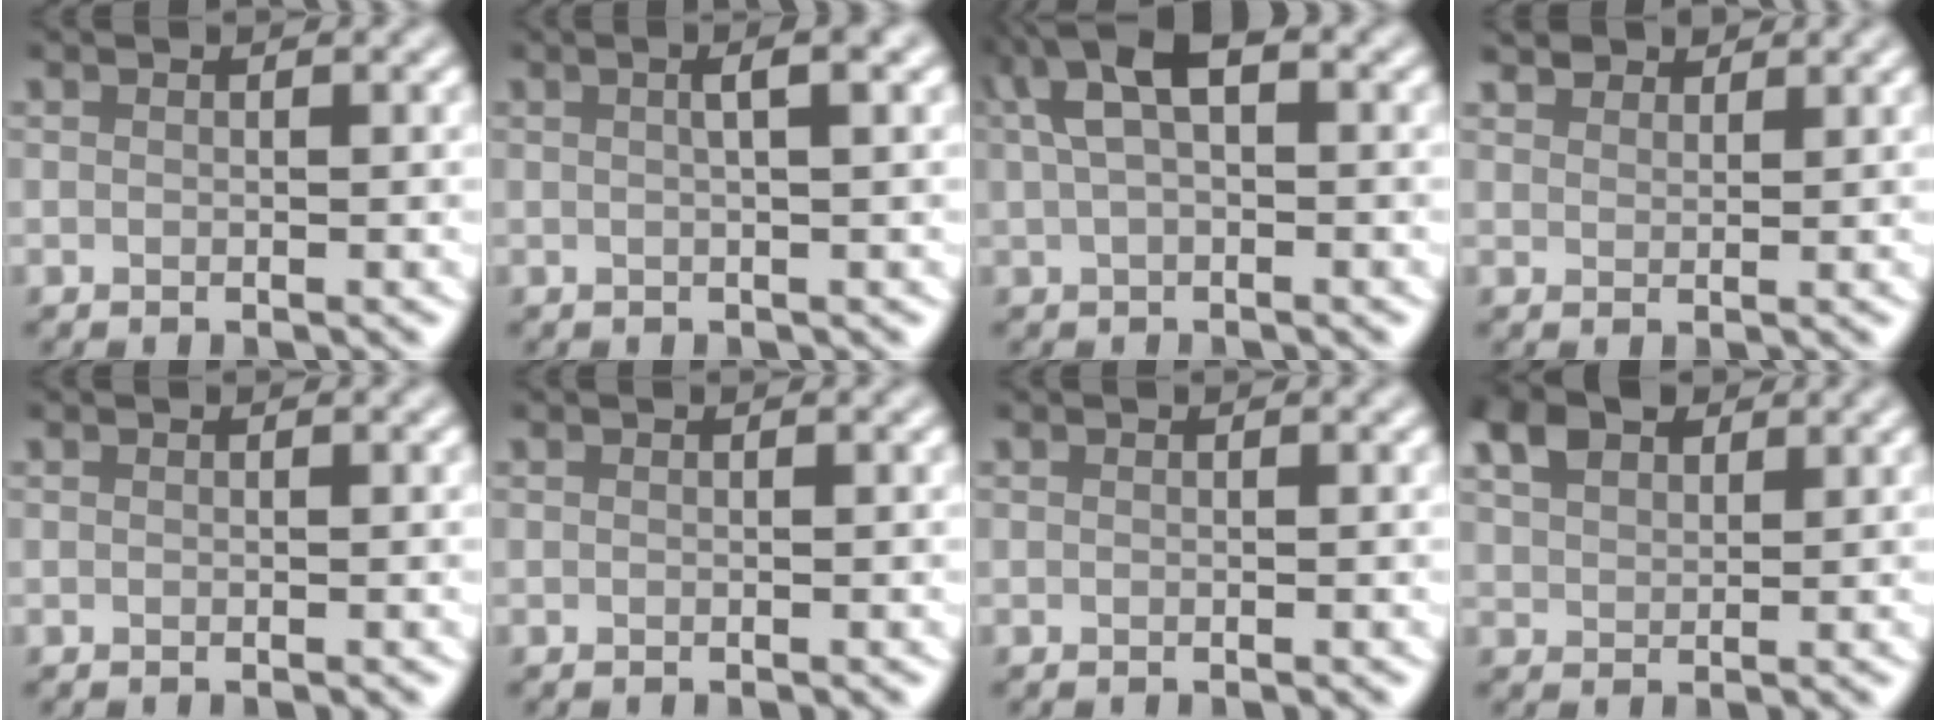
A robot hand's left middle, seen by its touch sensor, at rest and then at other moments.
{"total": 2.6, "force": [0.7, 0.6, 2.5], "torque": [-0.030, 0.013, 0.005]}
{"total": 6.3, "force": [2.2, 3.1, 5.0], "torque": [-0.099, 0.024, 0.036]}
{"total": 2.6, "force": [2.3, 1.0, 0.6], "torque": [-0.016, 0.001, 0.046]}
{"total": 0.0}
{"total": 0.0}
{"total": 0.0}
{"total": 4.2, "force": [2.5, 2.5, 2.3], "torque": [-0.051, 0.011, 0.046]}